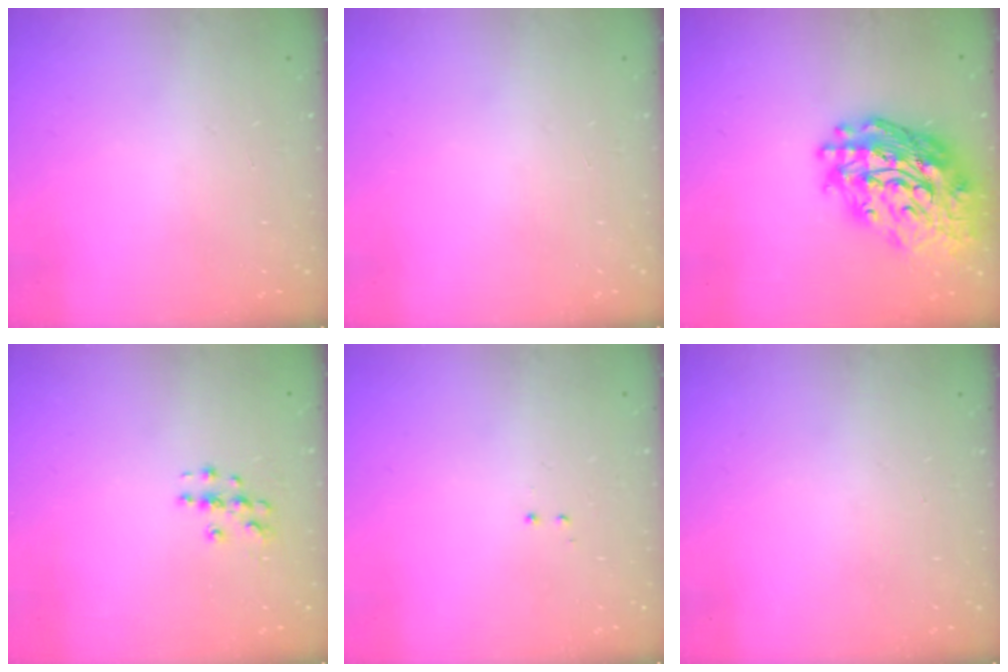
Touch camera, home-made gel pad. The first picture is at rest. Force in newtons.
{"total": 0.0}
{"total": 24.3, "press": 24.2, "slide": 2.6}
{"total": 4.3, "press": 4.3, "slide": 0.6}
{"total": 0.5, "press": 0.5, "slide": 0.3}
{"total": 0.0}